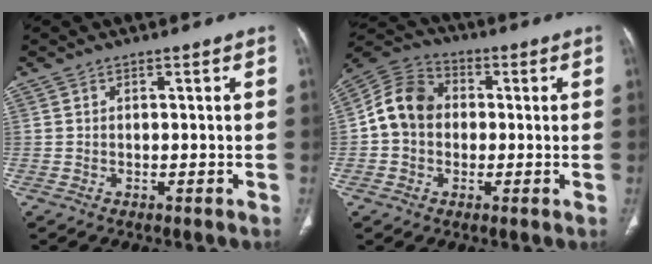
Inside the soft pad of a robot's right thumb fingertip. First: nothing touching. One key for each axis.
{"total": 10.1, "fx": 0.1, "fy": 8.4, "fz": 5.7, "tx": -0.094, "ty": 0.031, "tz": -0.011}